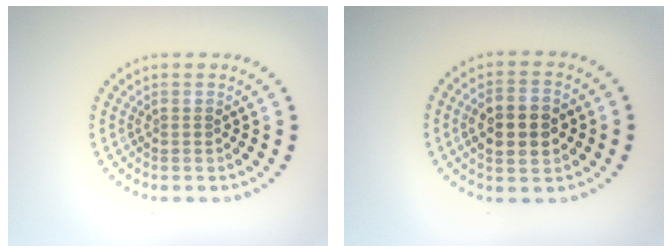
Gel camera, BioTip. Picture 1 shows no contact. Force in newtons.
{"total": 4.9, "press": 4.8, "slide": 0.4}